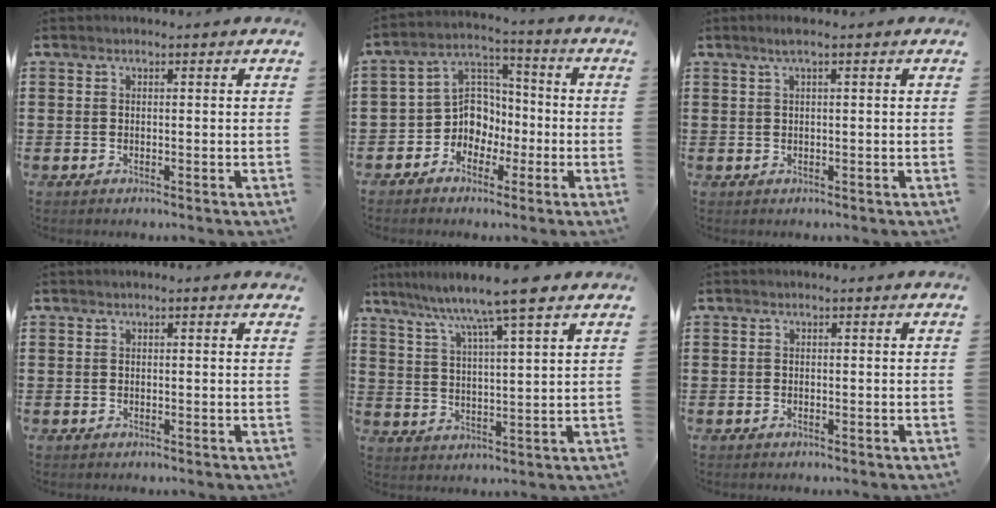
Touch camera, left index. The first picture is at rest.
{"total": 7.0, "force": [-2.3, 6.3, 2.0], "torque": [-0.062, 0.008, -0.047]}
{"total": 1.7, "force": [0.7, 0.0, 1.6], "torque": [-0.031, 0.000, 0.012]}
{"total": 0.5, "force": [0.2, 0.4, 0.2], "torque": [-0.005, 0.004, 0.003]}
{"total": 7.5, "force": [6.0, -0.4, 4.4], "torque": [-0.107, -0.029, 0.098]}
{"total": 0.0}